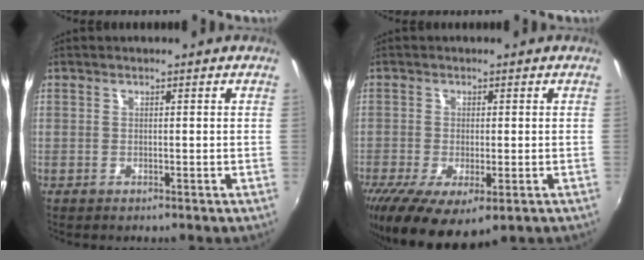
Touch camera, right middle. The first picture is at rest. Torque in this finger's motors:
{"motor_torque": [1.46, -0.67, 0.36, 0.21]}